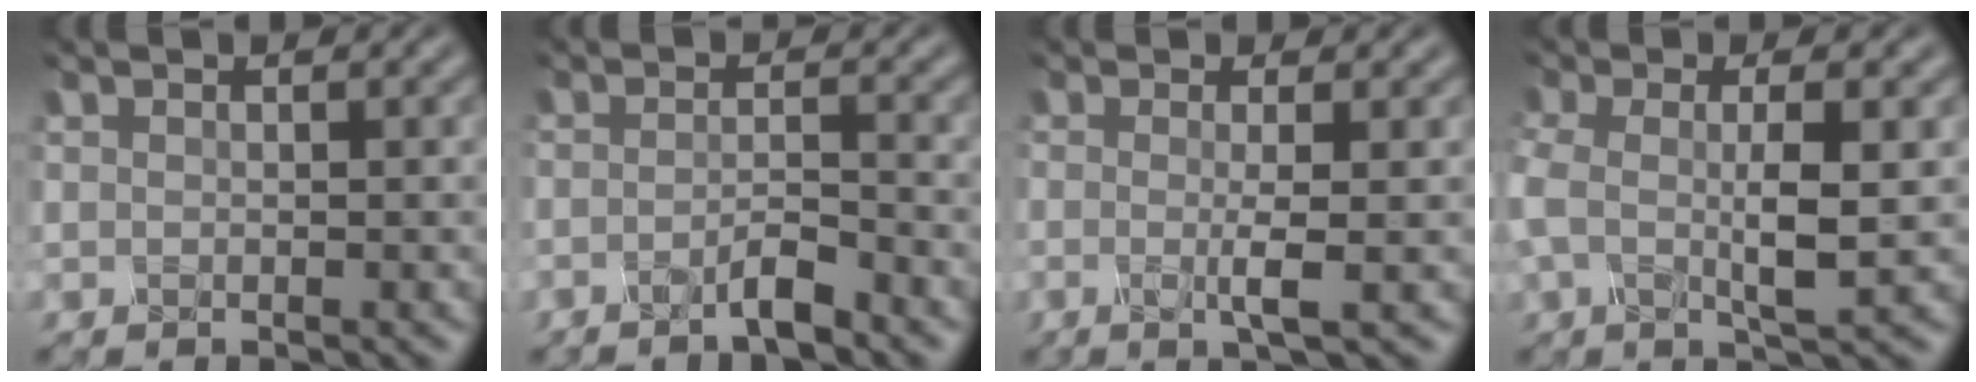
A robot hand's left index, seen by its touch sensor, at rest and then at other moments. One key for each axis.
{"total": 2.4, "fx": -2.0, "fy": 0.2, "fz": 1.4, "tx": -0.020, "ty": -0.003, "tz": -0.043}
{"total": 2.5, "fx": -0.7, "fy": 0.2, "fz": 2.4, "tx": -0.043, "ty": -0.008, "tz": -0.016}
{"total": 5.1, "fx": -0.9, "fy": 1.4, "fz": 4.8, "tx": -0.097, "ty": 0.000, "tz": -0.021}